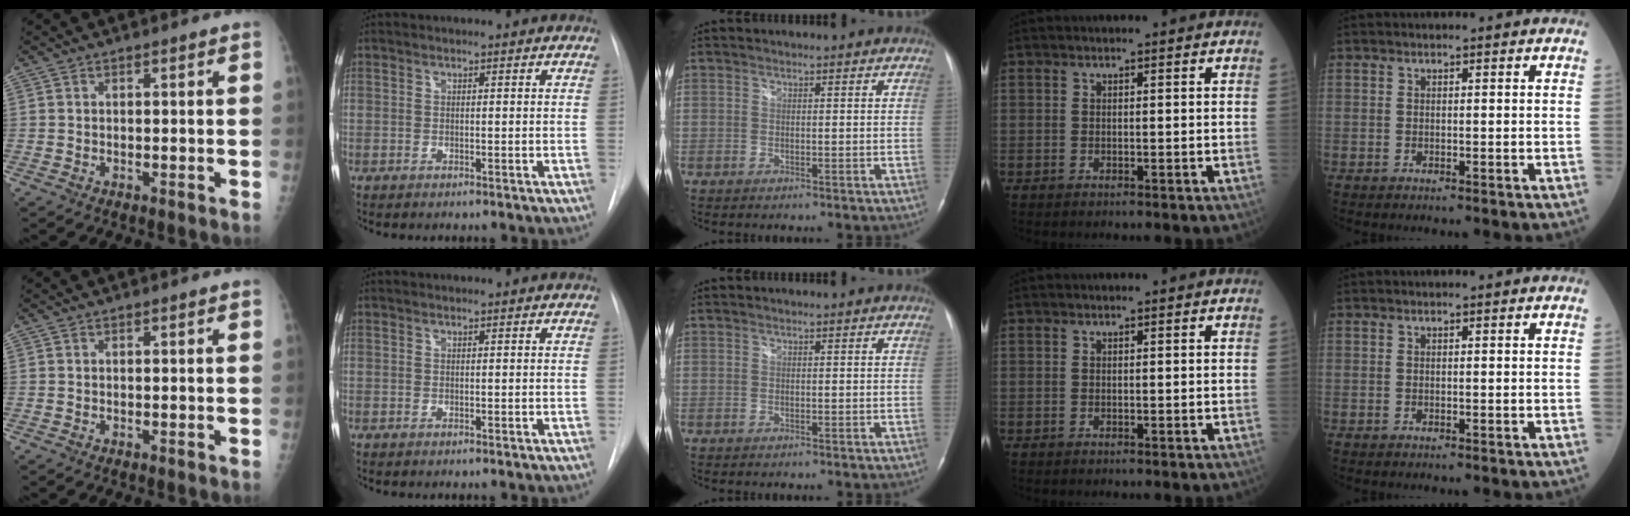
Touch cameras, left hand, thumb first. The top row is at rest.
{}